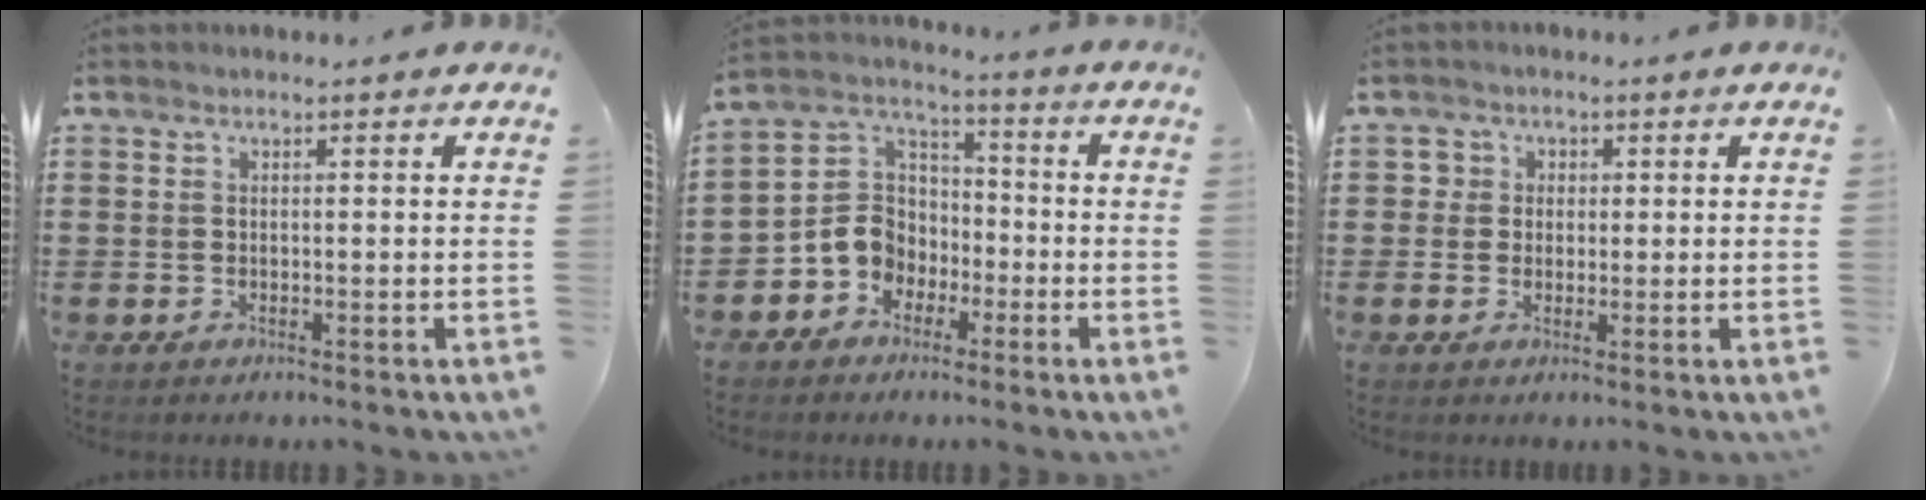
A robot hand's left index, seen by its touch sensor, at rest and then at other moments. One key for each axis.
{"total": 7.6, "fx": -2.8, "fy": 6.6, "fz": 2.4, "tx": -0.085, "ty": 0.010, "tz": -0.062}
{"total": 2.6, "fx": 0.3, "fy": 2.5, "fz": 0.4, "tx": -0.021, "ty": 0.010, "tz": 0.001}